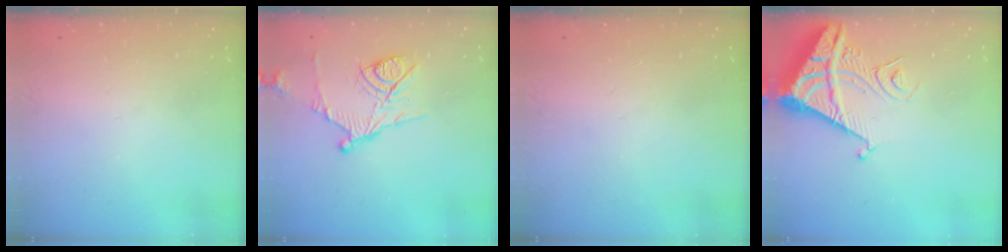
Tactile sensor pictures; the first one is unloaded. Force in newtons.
{"total": 12.8, "press": 12.8, "slide": 0.8}
{"total": 0.0}
{"total": 10.0, "press": 9.9, "slide": 1.3}